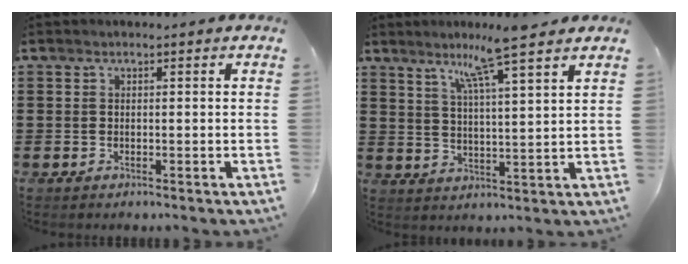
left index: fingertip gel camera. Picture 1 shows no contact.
{"total": 8.3, "force": [6.2, -0.3, 5.5], "torque": [-0.108, -0.019, 0.102]}